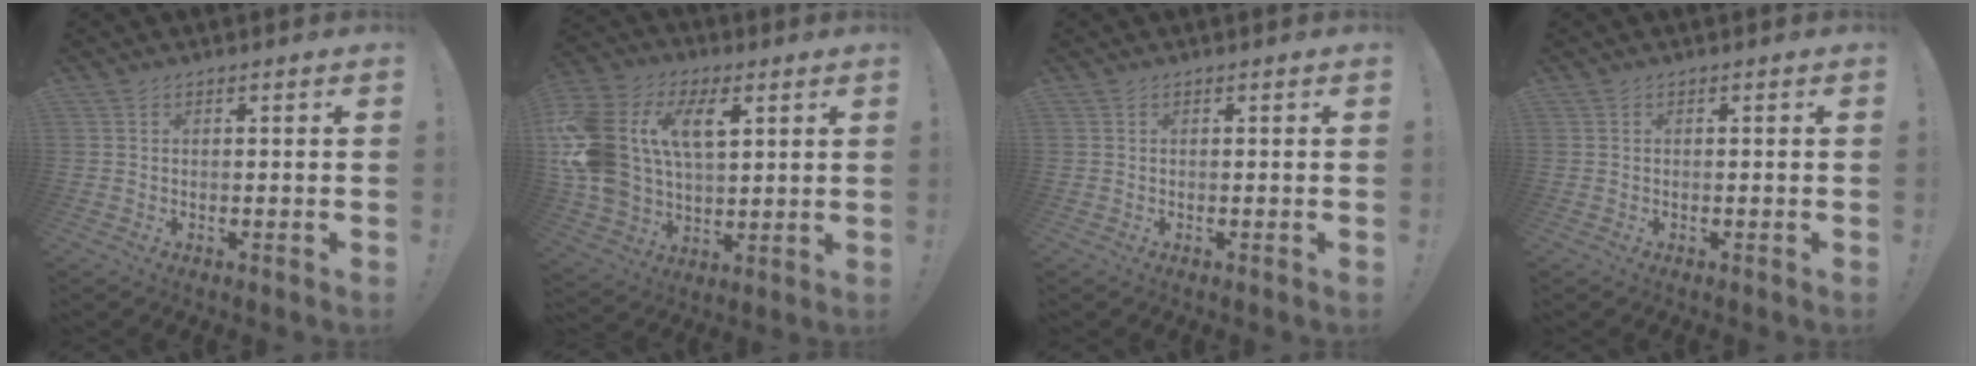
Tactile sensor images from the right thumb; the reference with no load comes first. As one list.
[{"total": 21.9, "force": [6.9, 15.0, 14.5], "torque": [-0.285, -0.020, 0.126]}, {"total": 0.0}, {"total": 0.0}]